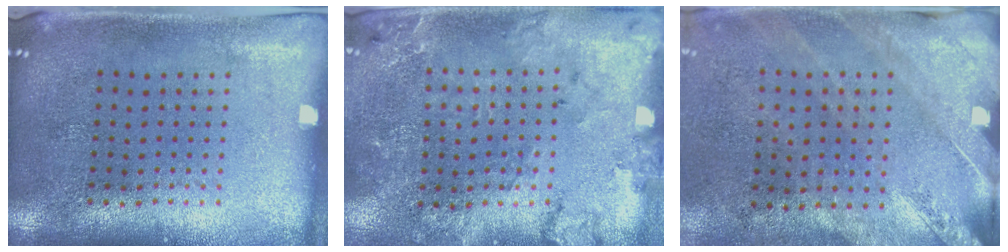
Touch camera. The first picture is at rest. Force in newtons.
{"total": 1.8, "press": 1.8, "slide": 0.3}
{"total": 2.4, "press": 2.0, "slide": 1.3}